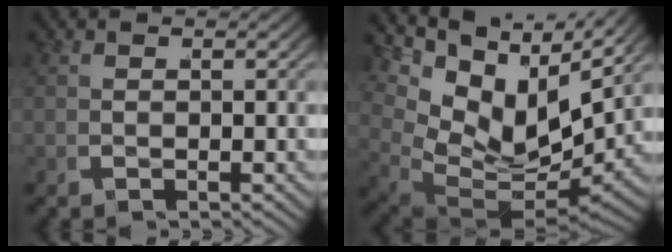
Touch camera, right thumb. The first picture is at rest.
{"total": 11.8, "force": [1.3, 7.2, 9.2], "torque": [-0.190, -0.038, 0.028]}